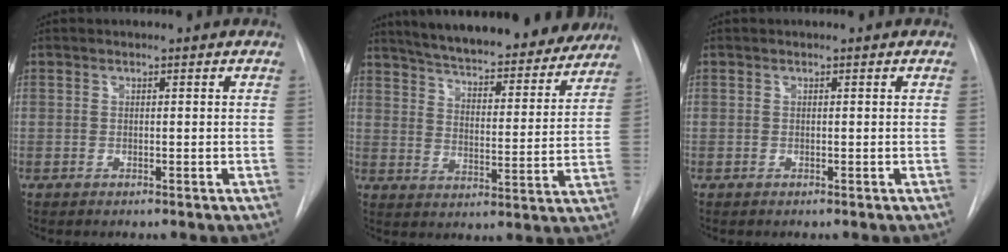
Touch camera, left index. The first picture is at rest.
{"total": 26.1, "force": [23.2, 5.8, 10.4], "torque": [-0.173, -0.033, 0.301]}
{"total": 0.0}